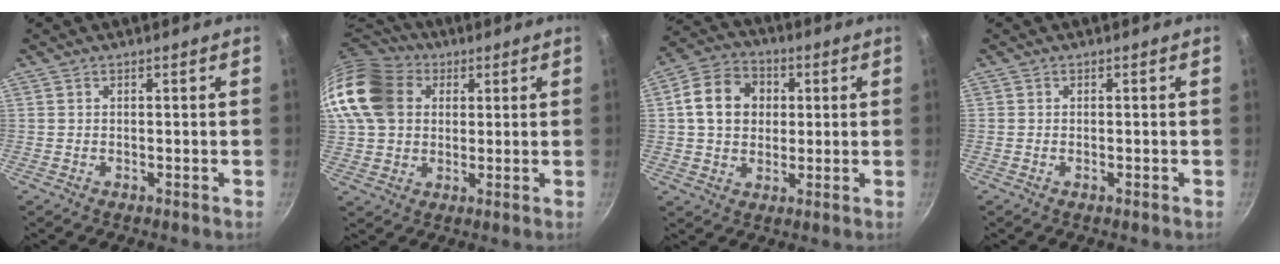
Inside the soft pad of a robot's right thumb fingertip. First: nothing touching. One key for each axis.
{"total": 18.9, "fx": 5.4, "fy": 14.8, "fz": 10.4, "tx": -0.216, "ty": 0.022, "tz": 0.090}
{"total": 11.8, "fx": 2.1, "fy": 9.5, "fz": 6.7, "tx": -0.095, "ty": 0.013, "tz": 0.022}
{"total": 0.7, "fx": -0.3, "fy": 0.2, "fz": 0.6, "tx": -0.012, "ty": 0.002, "tz": -0.007}